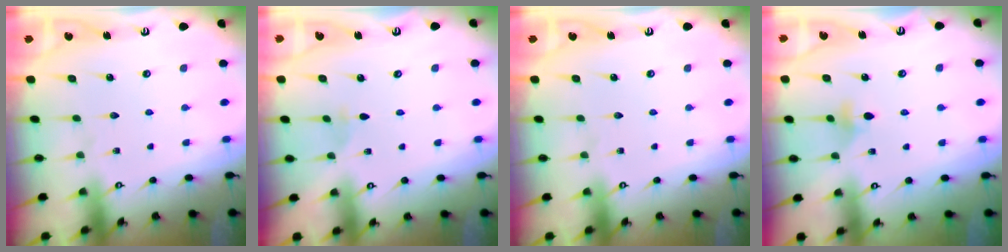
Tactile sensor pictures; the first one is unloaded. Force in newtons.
{"total": 1.6, "press": 1.6, "slide": 0.4}
{"total": 0.0}
{"total": 3.7, "press": 3.6, "slide": 0.5}